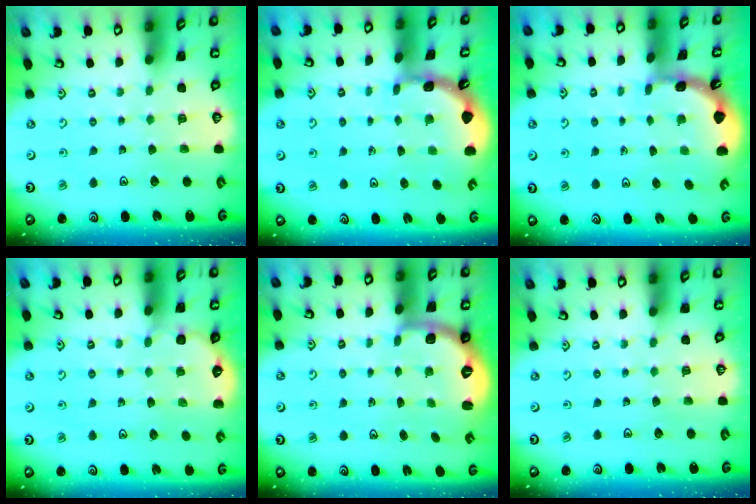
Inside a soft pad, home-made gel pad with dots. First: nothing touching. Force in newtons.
{"total": 1.8, "press": 1.8, "slide": 0.1}
{"total": 1.6, "press": 1.6, "slide": 0.1}
{"total": 3.5, "press": 3.1, "slide": 1.7}
{"total": 2.7, "press": 1.6, "slide": 2.2}
{"total": 0.0}